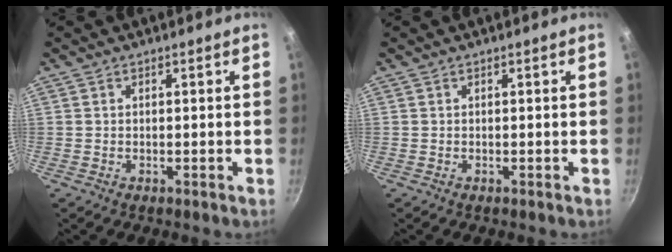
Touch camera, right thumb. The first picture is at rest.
{"total": 0.0}